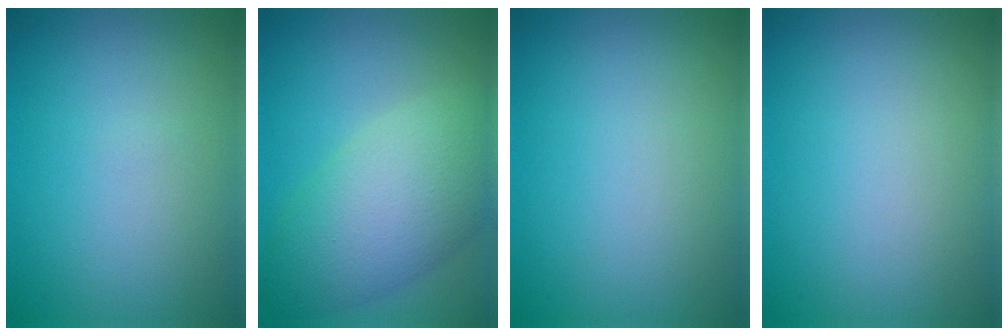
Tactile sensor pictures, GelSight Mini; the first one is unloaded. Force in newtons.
{"total": 7.9, "press": 7.8, "slide": 0.2}
{"total": 0.0}
{"total": 0.0}